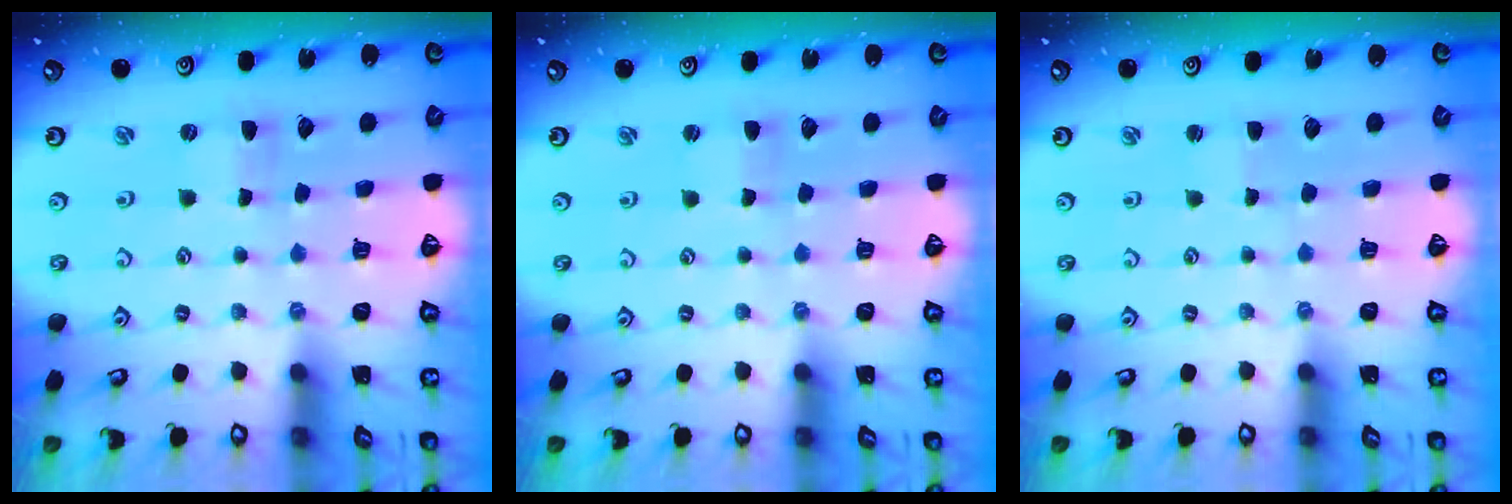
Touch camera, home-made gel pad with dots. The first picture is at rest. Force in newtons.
{"total": 0.7, "press": 0.7, "slide": 0.2}
{"total": 0.9, "press": 0.9, "slide": 0.2}